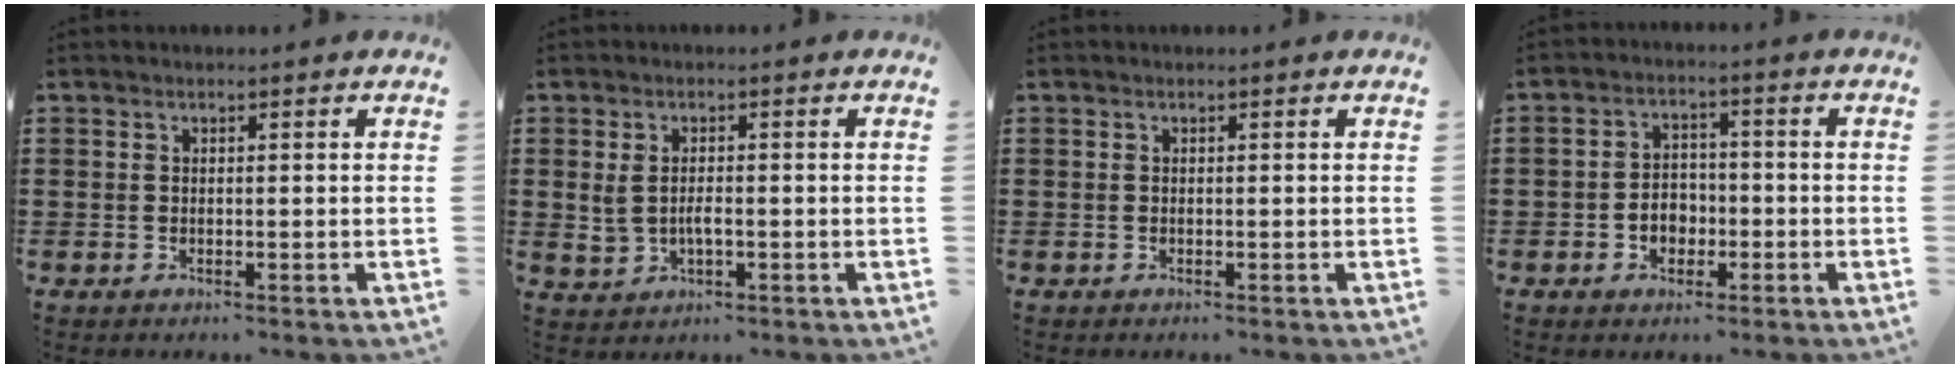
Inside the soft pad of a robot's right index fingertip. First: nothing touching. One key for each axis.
{"total": 2.8, "fx": -0.1, "fy": 1.4, "fz": 2.4, "tx": -0.055, "ty": 0.000, "tz": -0.004}
{"total": 0.0}
{"total": 3.8, "fx": -1.3, "fy": 2.9, "fz": 2.1, "tx": -0.037, "ty": 0.003, "tz": -0.029}